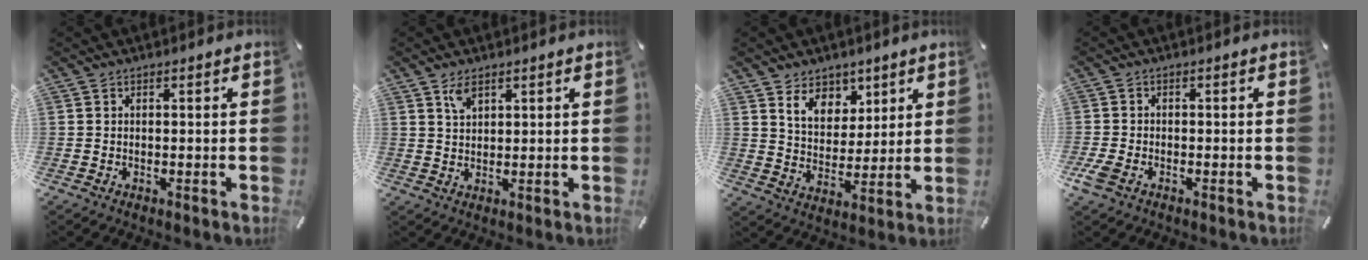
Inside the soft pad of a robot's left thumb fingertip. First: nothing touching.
{"total": 3.3, "force": [2.2, 1.7, 1.8], "torque": [-0.032, -0.004, 0.040]}
{"total": 8.7, "force": [5.7, 6.2, 2.1], "torque": [-0.036, -0.034, 0.104]}
{"total": 3.0, "force": [-1.7, 1.7, 1.8], "torque": [-0.048, -0.002, -0.033]}